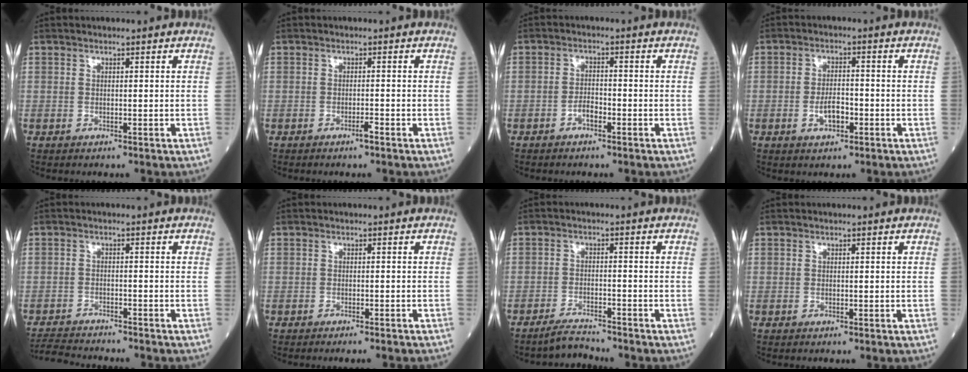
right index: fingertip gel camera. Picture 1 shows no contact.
{"total": 1.2, "force": [-0.9, -0.1, 0.8], "torque": [-0.017, 0.000, -0.016]}
{"total": 2.2, "force": [-1.3, 0.8, 1.5], "torque": [-0.024, 0.005, -0.024]}
{"total": 3.8, "force": [-1.4, 1.7, 3.1], "torque": [-0.058, 0.002, -0.023]}
{"total": 7.7, "force": [-7.4, 0.3, 2.0], "torque": [-0.030, -0.013, -0.122]}
{"total": 3.8, "force": [-3.4, -0.3, 1.7], "torque": [-0.017, -0.002, -0.044]}
{"total": 3.2, "force": [-3.2, -0.3, 0.2], "torque": [-0.007, -0.017, -0.057]}
{"total": 0.0}